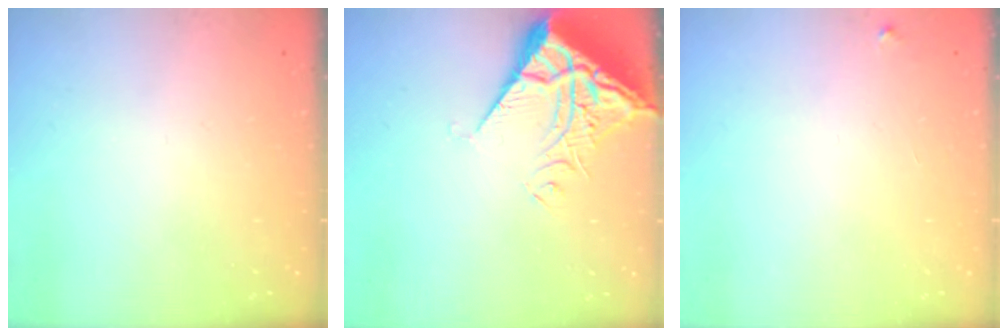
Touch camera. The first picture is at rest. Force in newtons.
{"total": 7.5, "press": 7.4, "slide": 1.0}
{"total": 2.3, "press": 2.3, "slide": 0.2}